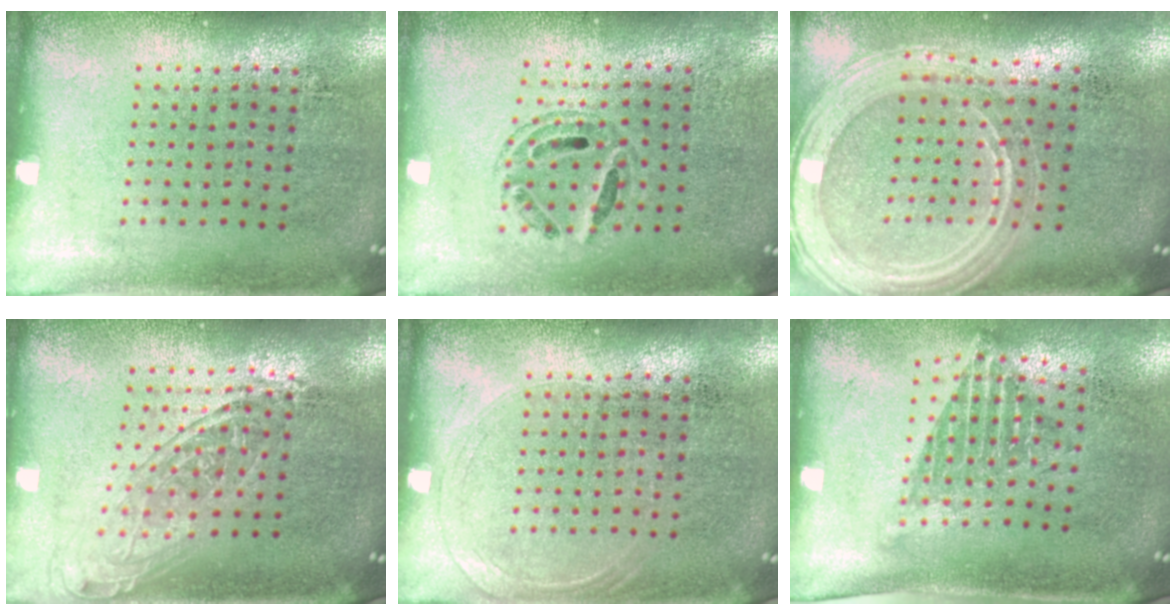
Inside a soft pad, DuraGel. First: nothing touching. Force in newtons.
{"total": 0.7, "press": 0.7, "slide": 0.2}
{"total": 2.2, "press": 2.0, "slide": 0.8}
{"total": 1.7, "press": 1.4, "slide": 1.0}
{"total": 1.1, "press": 1.0, "slide": 0.3}
{"total": 1.3, "press": 1.0, "slide": 0.9}